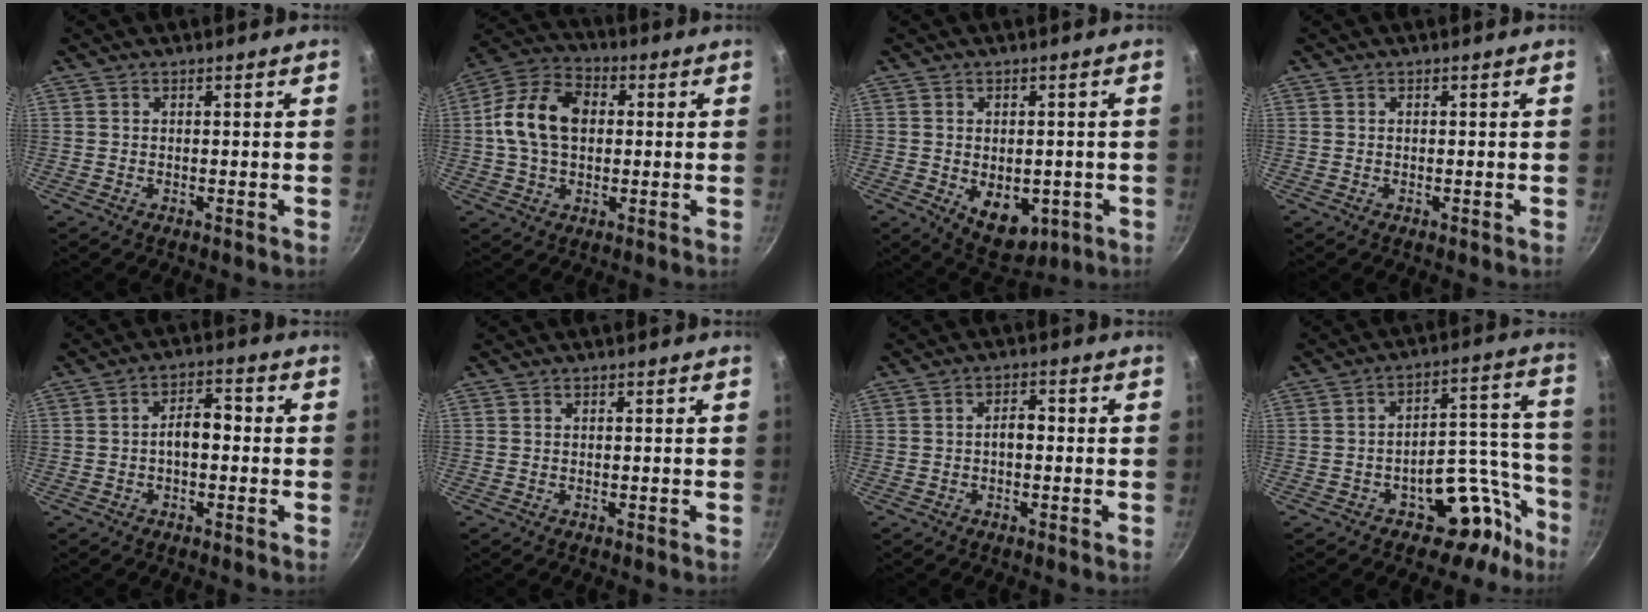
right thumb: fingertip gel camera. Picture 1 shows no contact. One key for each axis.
{"total": 13.7, "fx": 1.2, "fy": 9.3, "fz": 10.0, "tx": -0.179, "ty": 0.026, "tz": 0.014}
{"total": 9.0, "fx": -2.5, "fy": 5.7, "fz": 6.5, "tx": -0.071, "ty": -0.001, "tz": -0.021}
{"total": 0.0}
{"total": 5.3, "fx": -0.6, "fy": 3.0, "fz": 4.4, "tx": -0.060, "ty": 0.024, "tz": -0.016}
{"total": 0.0}
{"total": 2.8, "fx": -0.4, "fy": 1.6, "fz": 2.2, "tx": -0.029, "ty": 0.014, "tz": -0.010}
{"total": 12.4, "fx": -7.7, "fy": 6.7, "fz": 6.9, "tx": -0.034, "ty": 0.110, "tz": -0.113}